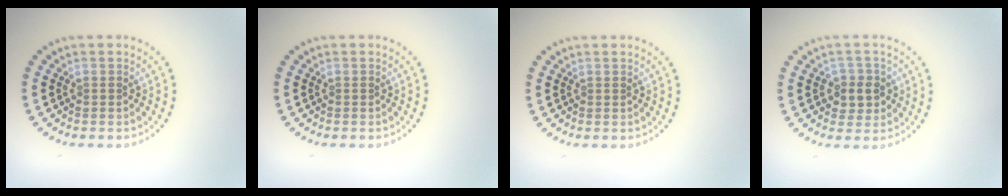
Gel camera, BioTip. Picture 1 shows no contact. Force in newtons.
{"total": 0.0}
{"total": 0.0}
{"total": 2.6, "press": 2.4, "slide": 0.9}